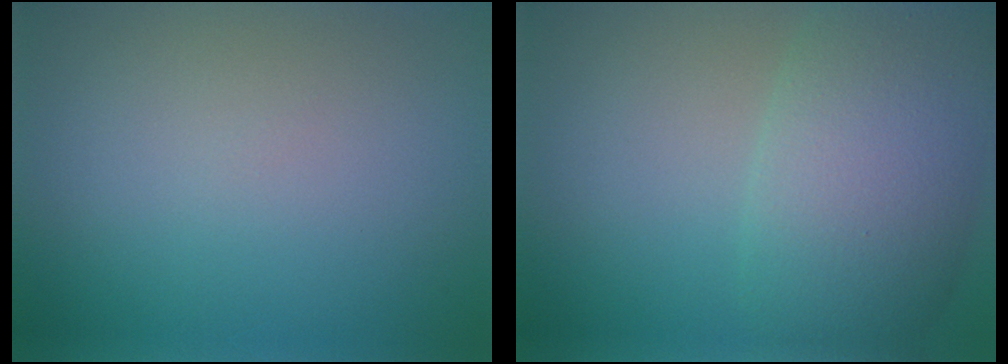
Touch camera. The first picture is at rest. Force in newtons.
{"total": 8.2, "press": 8.2, "slide": 0.4}